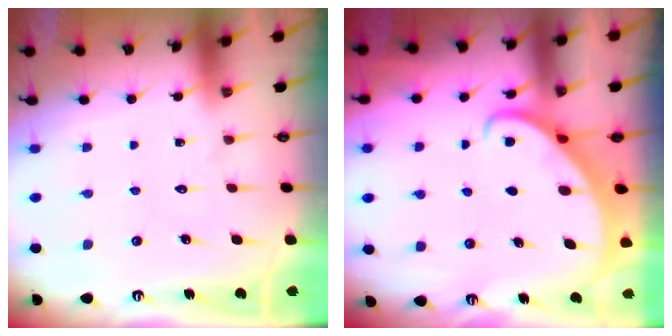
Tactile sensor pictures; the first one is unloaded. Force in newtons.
{"total": 2.6, "press": 2.6, "slide": 0.1}